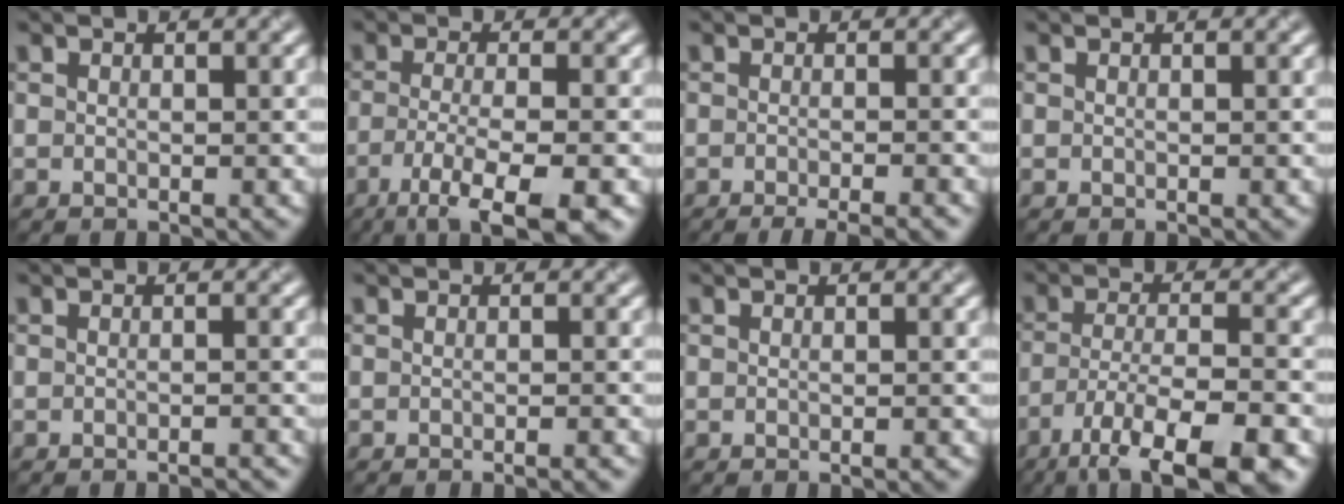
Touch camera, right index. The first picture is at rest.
{"total": 7.2, "force": [-3.9, 1.7, 5.8], "torque": [-0.088, -0.007, -0.071]}
{"total": 4.4, "force": [-3.1, 1.1, 3.0], "torque": [-0.027, -0.001, -0.039]}
{"total": 0.0}
{"total": 1.6, "force": [-1.4, 0.2, 0.8], "torque": [0.002, 0.002, -0.020]}
{"total": 1.4, "force": [-1.0, 0.3, 1.0], "torque": [-0.005, -0.004, -0.018]}
{"total": 0.6, "force": [-0.5, 0.1, 0.4], "torque": [-0.001, 0.000, -0.008]}
{"total": 10.3, "force": [-6.7, 2.6, 7.4], "torque": [-0.125, -0.004, -0.107]}